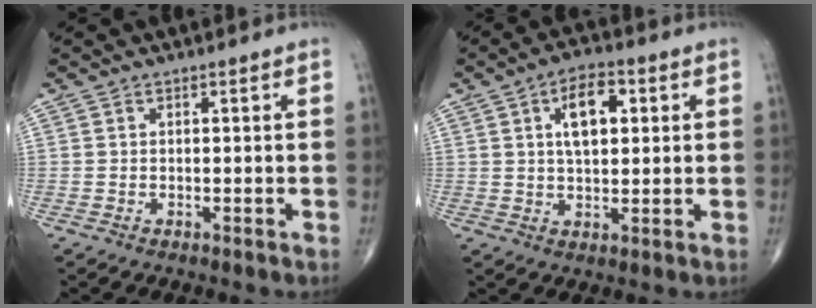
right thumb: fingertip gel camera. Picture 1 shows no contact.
{"total": 8.6, "force": [2.4, 4.4, 7.0], "torque": [-0.097, 0.002, 0.037]}